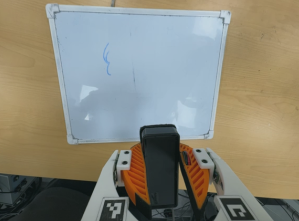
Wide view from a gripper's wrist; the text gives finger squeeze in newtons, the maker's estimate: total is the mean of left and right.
{"total": 9.4, "left": 9.8, "right": 9.0}